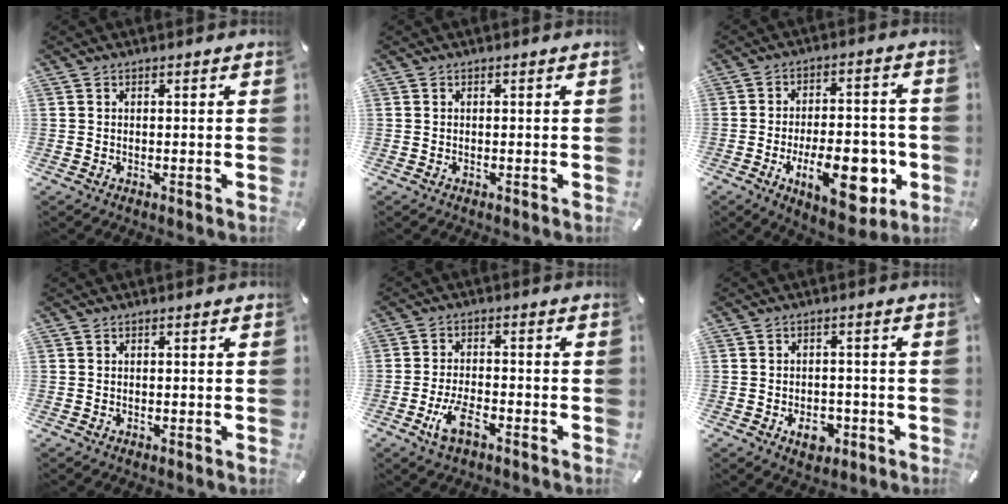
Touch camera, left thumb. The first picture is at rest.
{"total": 0.0}
{"total": 17.5, "force": [-5.3, 8.2, 14.5], "torque": [-0.193, 0.010, -0.072]}
{"total": 0.0}
{"total": 7.2, "force": [-3.6, 3.2, 5.3], "torque": [-0.114, 0.009, -0.068]}
{"total": 5.9, "force": [-2.4, 4.0, 3.6], "torque": [-0.052, 0.010, -0.039]}